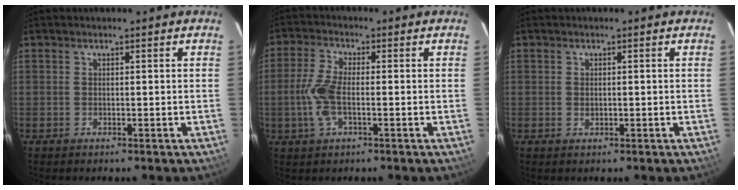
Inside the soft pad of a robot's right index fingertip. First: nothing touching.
{"total": 7.1, "force": [-1.4, 2.8, 6.3], "torque": [-0.141, 0.002, -0.030]}
{"total": 1.1, "force": [-0.1, 0.8, 0.8], "torque": [-0.013, 0.000, 0.000]}